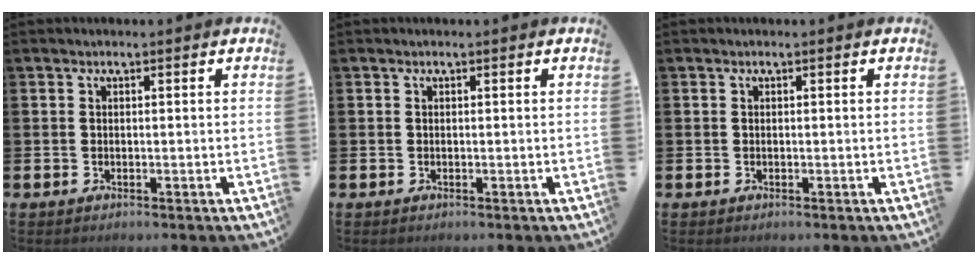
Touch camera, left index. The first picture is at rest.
{"total": 0.0}
{"total": 0.0}